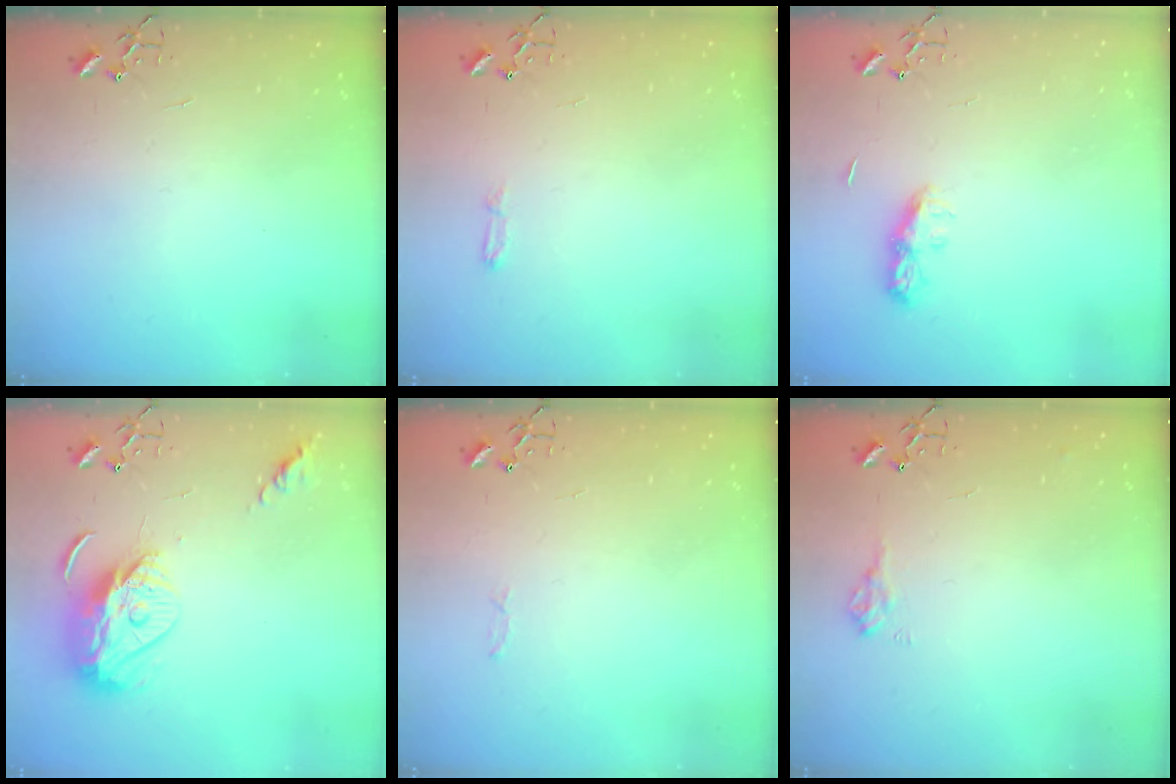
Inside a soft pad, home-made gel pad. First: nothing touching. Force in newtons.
{"total": 3.8, "press": 3.8, "slide": 0.5}
{"total": 7.8, "press": 7.8, "slide": 0.4}
{"total": 12.3, "press": 12.2, "slide": 1.1}
{"total": 2.8, "press": 2.8, "slide": 0.4}
{"total": 8.8, "press": 8.7, "slide": 1.0}